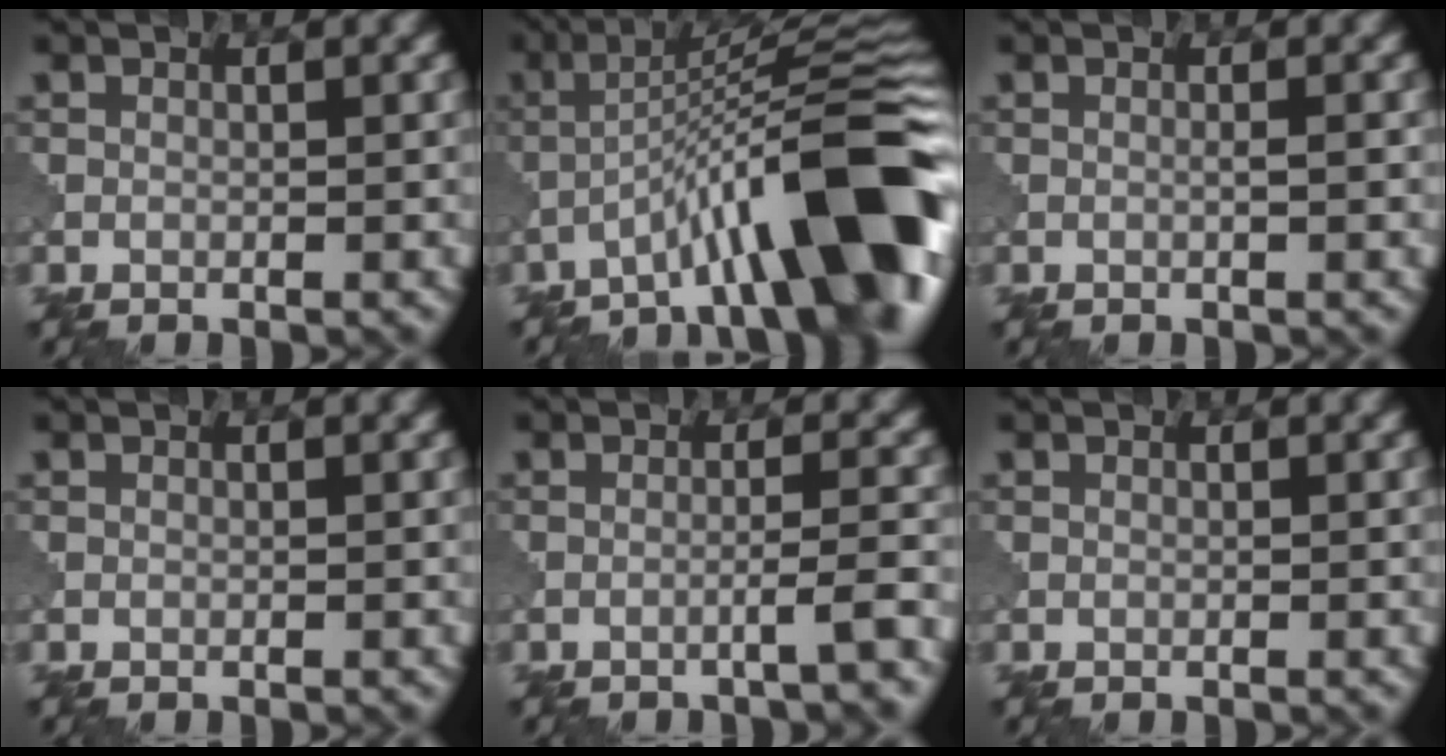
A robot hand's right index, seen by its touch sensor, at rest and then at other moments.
{"total": 12.9, "force": [-6.3, 2.0, 11.0], "torque": [-0.157, 0.024, -0.099]}
{"total": 0.9, "force": [0.0, 0.1, 0.9], "torque": [-0.013, 0.000, -0.006]}
{"total": 0.0}
{"total": 2.6, "force": [-1.4, 0.2, 2.2], "torque": [-0.020, 0.014, -0.038]}
{"total": 0.0}